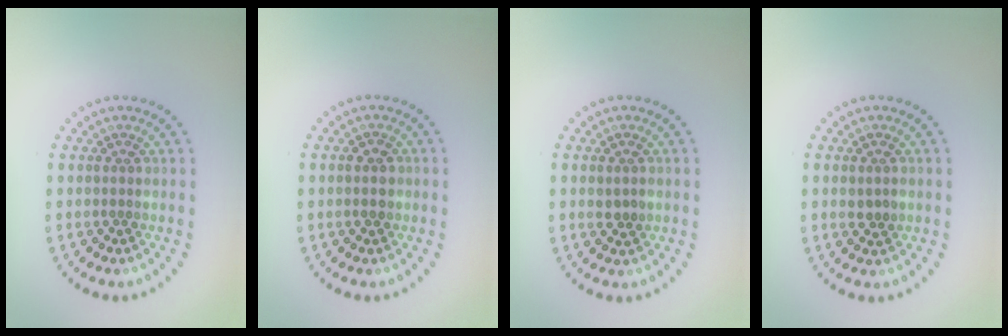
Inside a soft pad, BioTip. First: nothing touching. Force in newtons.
{"total": 1.4, "press": 1.4, "slide": 0.1}
{"total": 1.5, "press": 1.5, "slide": 0.2}
{"total": 1.5, "press": 1.5, "slide": 0.2}